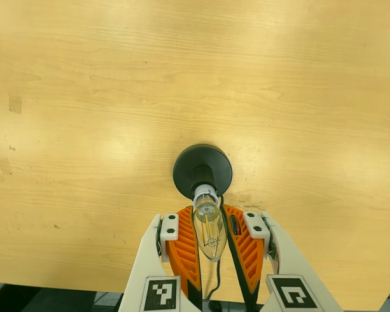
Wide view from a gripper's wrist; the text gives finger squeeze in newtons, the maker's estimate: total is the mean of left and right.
{"total": 13.7, "left": 13.5, "right": 14.0}